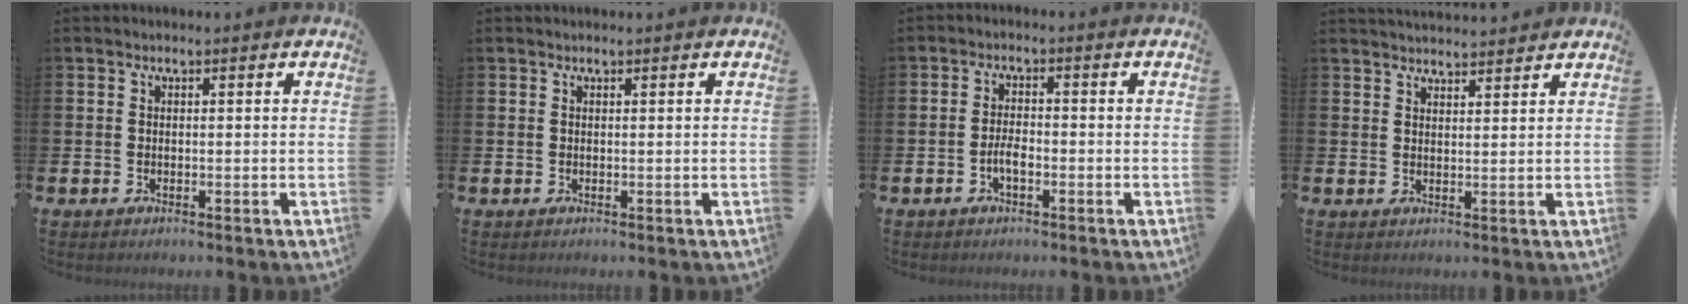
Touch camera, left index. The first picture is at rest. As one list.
[{"total": 0.0}, {"total": 2.4, "force": [-0.9, 0.9, 2.0], "torque": [-0.034, 0.004, -0.019]}, {"total": 3.9, "force": [3.8, 0.3, -0.1], "torque": [-0.006, -0.021, 0.071]}]